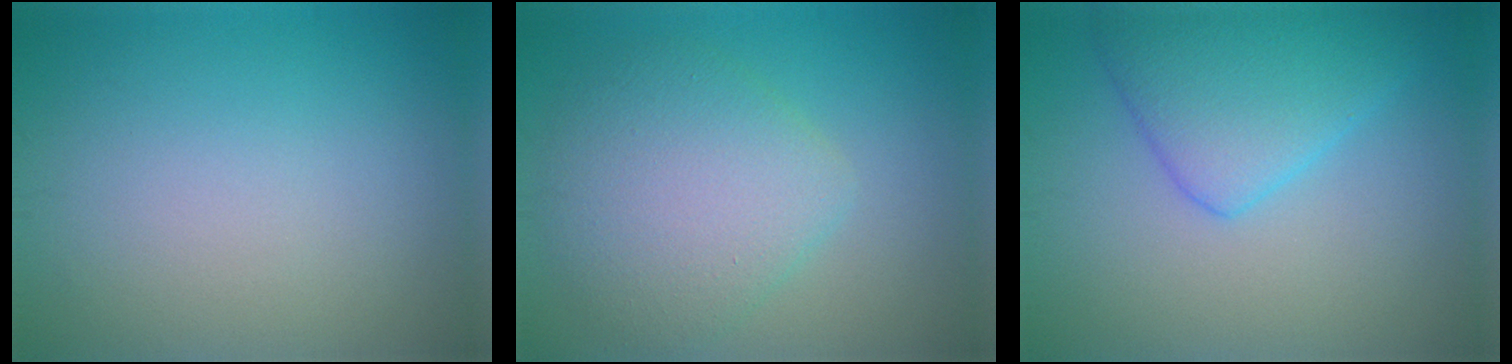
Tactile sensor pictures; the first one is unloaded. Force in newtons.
{"total": 5.7, "press": 5.7, "slide": 0.2}
{"total": 5.0, "press": 5.0, "slide": 0.4}